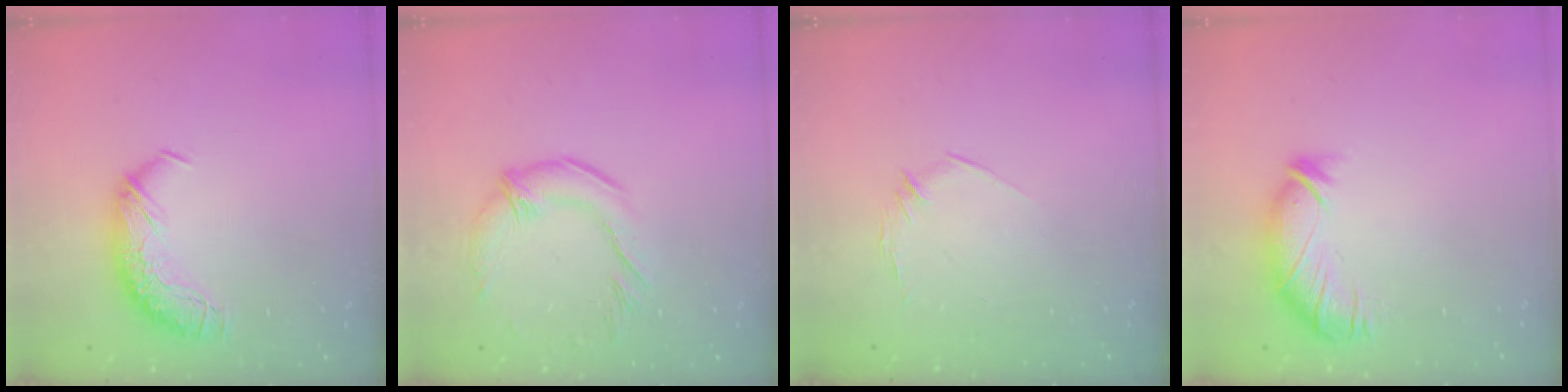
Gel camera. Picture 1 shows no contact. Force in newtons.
{"total": 2.3, "press": 1.8, "slide": 1.4}
{"total": 6.2, "press": 6.1, "slide": 1.0}
{"total": 2.8, "press": 2.3, "slide": 1.6}